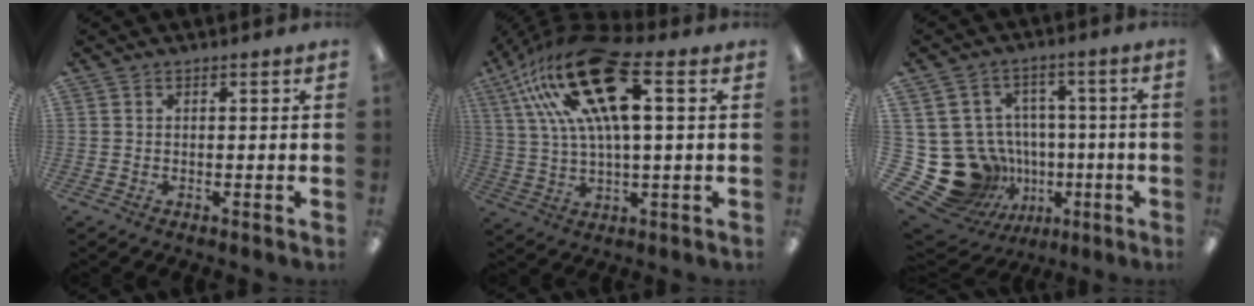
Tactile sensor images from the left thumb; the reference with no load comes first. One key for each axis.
{"total": 23.5, "fx": 10.5, "fy": 8.8, "fz": 19.0, "tx": -0.362, "ty": -0.026, "tz": 0.177}
{"total": 18.2, "fx": -4.1, "fy": 16.5, "fz": 6.6, "tx": -0.136, "ty": 0.008, "tz": -0.020}